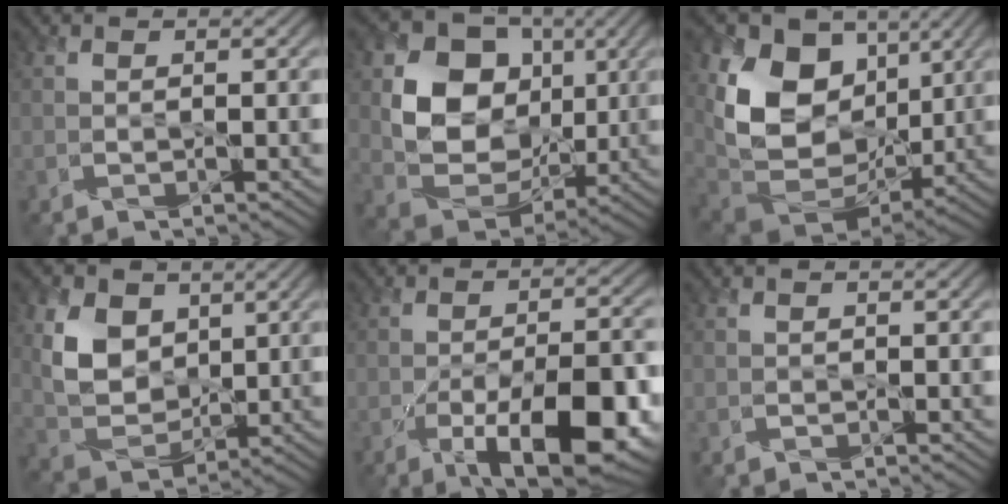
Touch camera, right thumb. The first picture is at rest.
{"total": 11.9, "force": [2.1, 9.7, 6.4], "torque": [-0.129, -0.004, 0.029]}
{"total": 15.3, "force": [4.0, 11.5, 9.2], "torque": [-0.198, 0.000, 0.089]}
{"total": 7.9, "force": [2.8, 6.0, 4.3], "torque": [-0.109, -0.008, 0.053]}
{"total": 13.6, "force": [-6.1, 4.9, 11.1], "torque": [-0.154, -0.006, -0.095]}
{"total": 0.0}